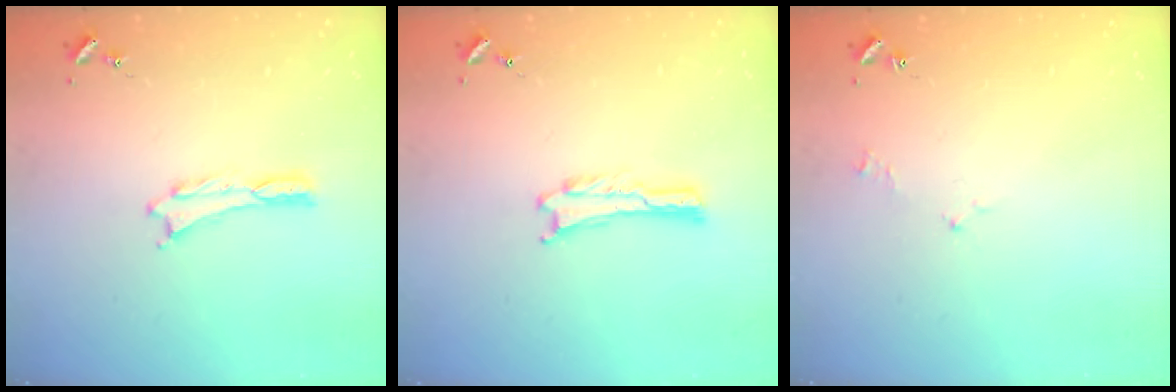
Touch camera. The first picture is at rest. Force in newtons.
{"total": 0.0}
{"total": 1.6, "press": 1.5, "slide": 0.3}